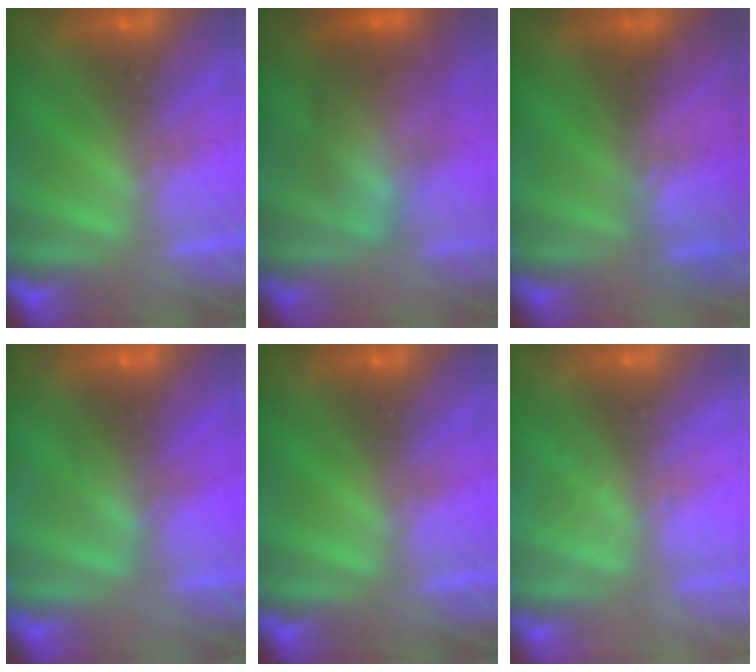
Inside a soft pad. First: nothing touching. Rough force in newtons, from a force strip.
{"total": 3.5}
{"total": 2.8}
{"total": 2.7}
{"total": 0.0}
{"total": 2.4}